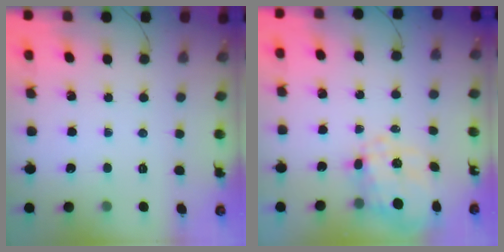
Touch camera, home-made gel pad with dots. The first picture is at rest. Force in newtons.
{"total": 9.6, "press": 9.5, "slide": 1.7}